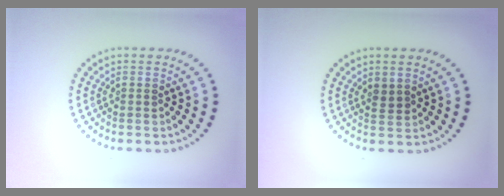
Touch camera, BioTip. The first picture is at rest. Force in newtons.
{"total": 1.1, "press": 1.0, "slide": 0.5}